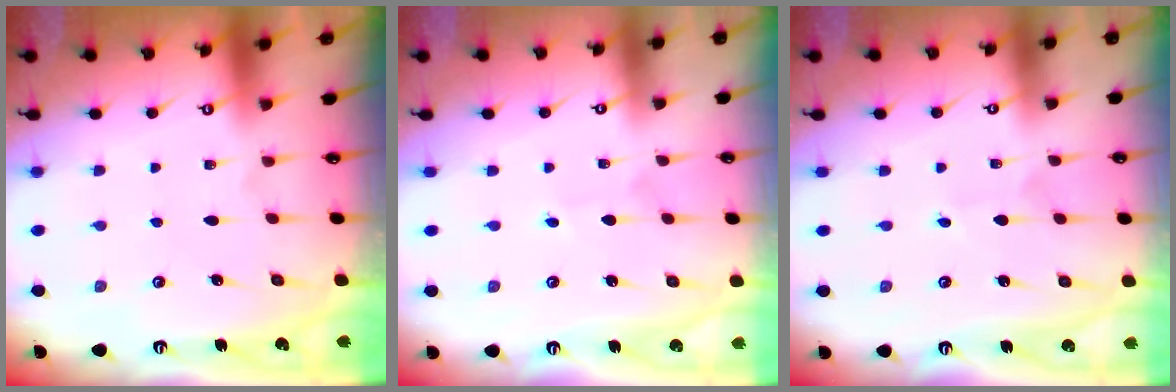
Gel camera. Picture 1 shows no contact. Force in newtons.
{"total": 1.7, "press": 1.7, "slide": 0.1}
{"total": 1.5, "press": 1.4, "slide": 0.1}